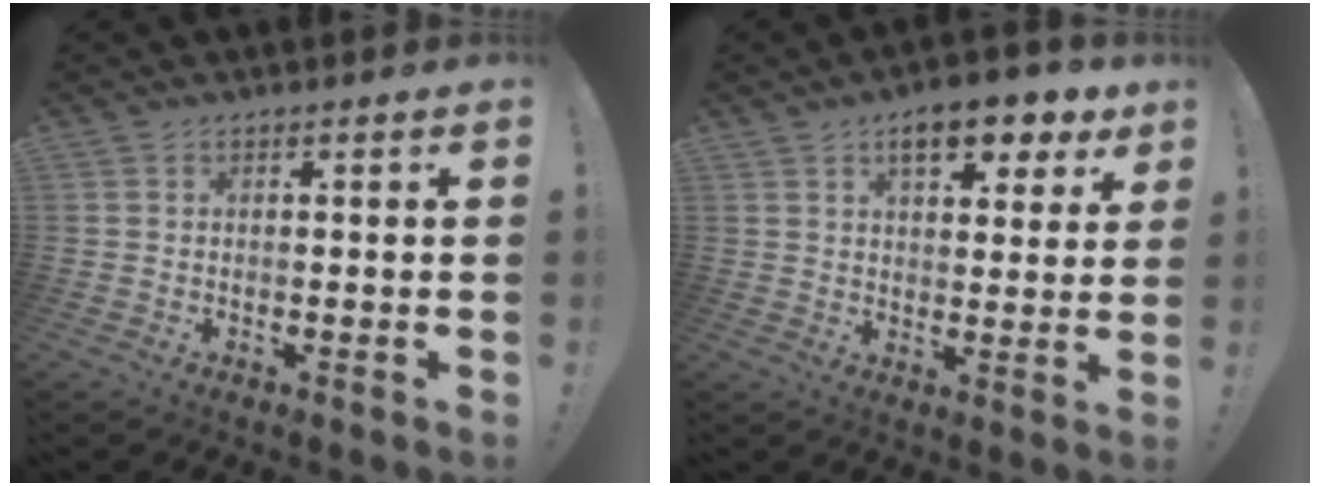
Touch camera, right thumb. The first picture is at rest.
{"total": 10.5, "force": [6.3, 4.4, 7.1], "torque": [-0.090, -0.034, 0.106]}